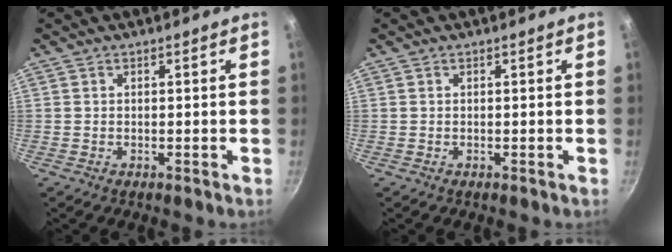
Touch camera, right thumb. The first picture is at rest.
{"total": 0.0}